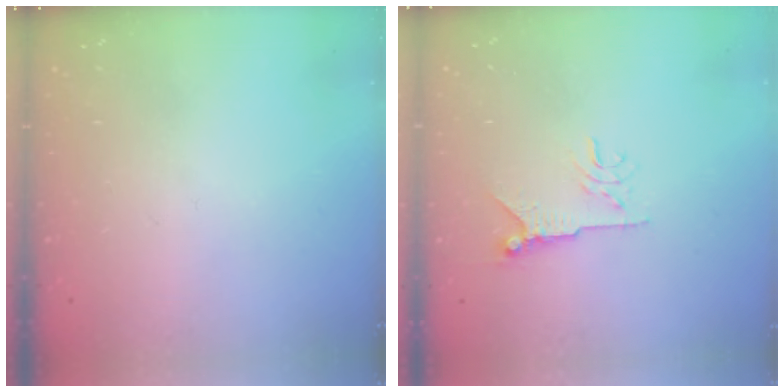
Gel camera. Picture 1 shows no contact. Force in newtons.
{"total": 7.3, "press": 7.3, "slide": 0.6}